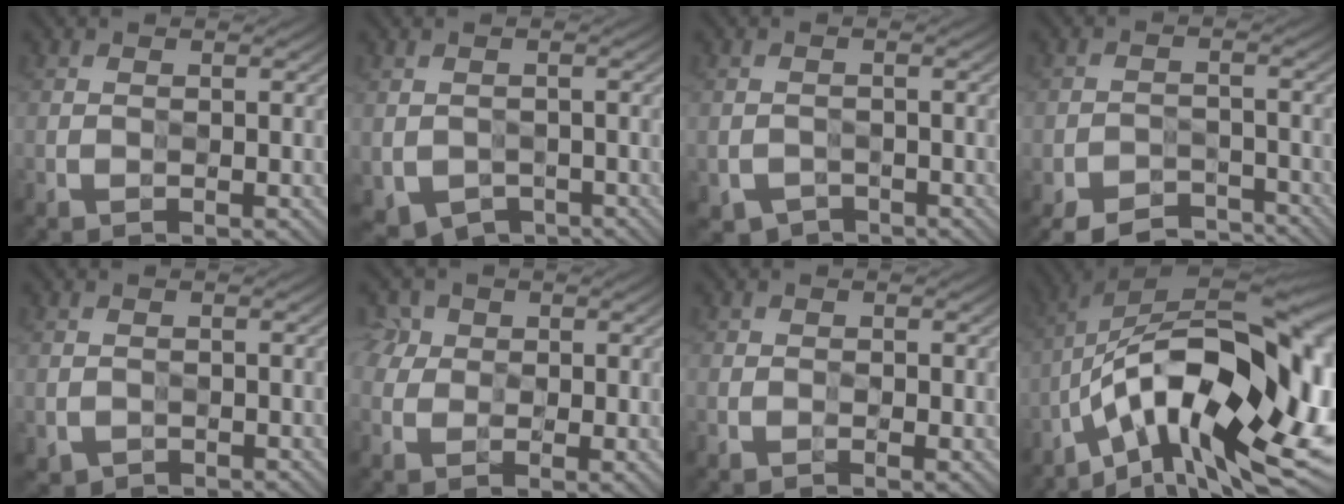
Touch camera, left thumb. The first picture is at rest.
{"total": 3.9, "force": [-1.9, 2.8, 1.9], "torque": [-0.045, -0.020, -0.023]}
{"total": 2.0, "force": [-1.8, 0.9, 0.0], "torque": [-0.001, -0.008, -0.033]}
{"total": 6.5, "force": [-5.8, 2.0, 2.2], "torque": [-0.037, -0.006, -0.092]}
{"total": 0.8, "force": [-0.6, 0.6, 0.0], "torque": [-0.005, -0.006, -0.012]}
{"total": 3.3, "force": [1.2, 2.8, 1.3], "torque": [-0.050, 0.003, 0.021]}
{"total": 1.5, "force": [0.0, 0.9, 1.1], "torque": [-0.014, -0.004, -0.002]}
{"total": 19.4, "force": [-6.5, 7.5, 16.6], "torque": [-0.246, 0.000, -0.104]}